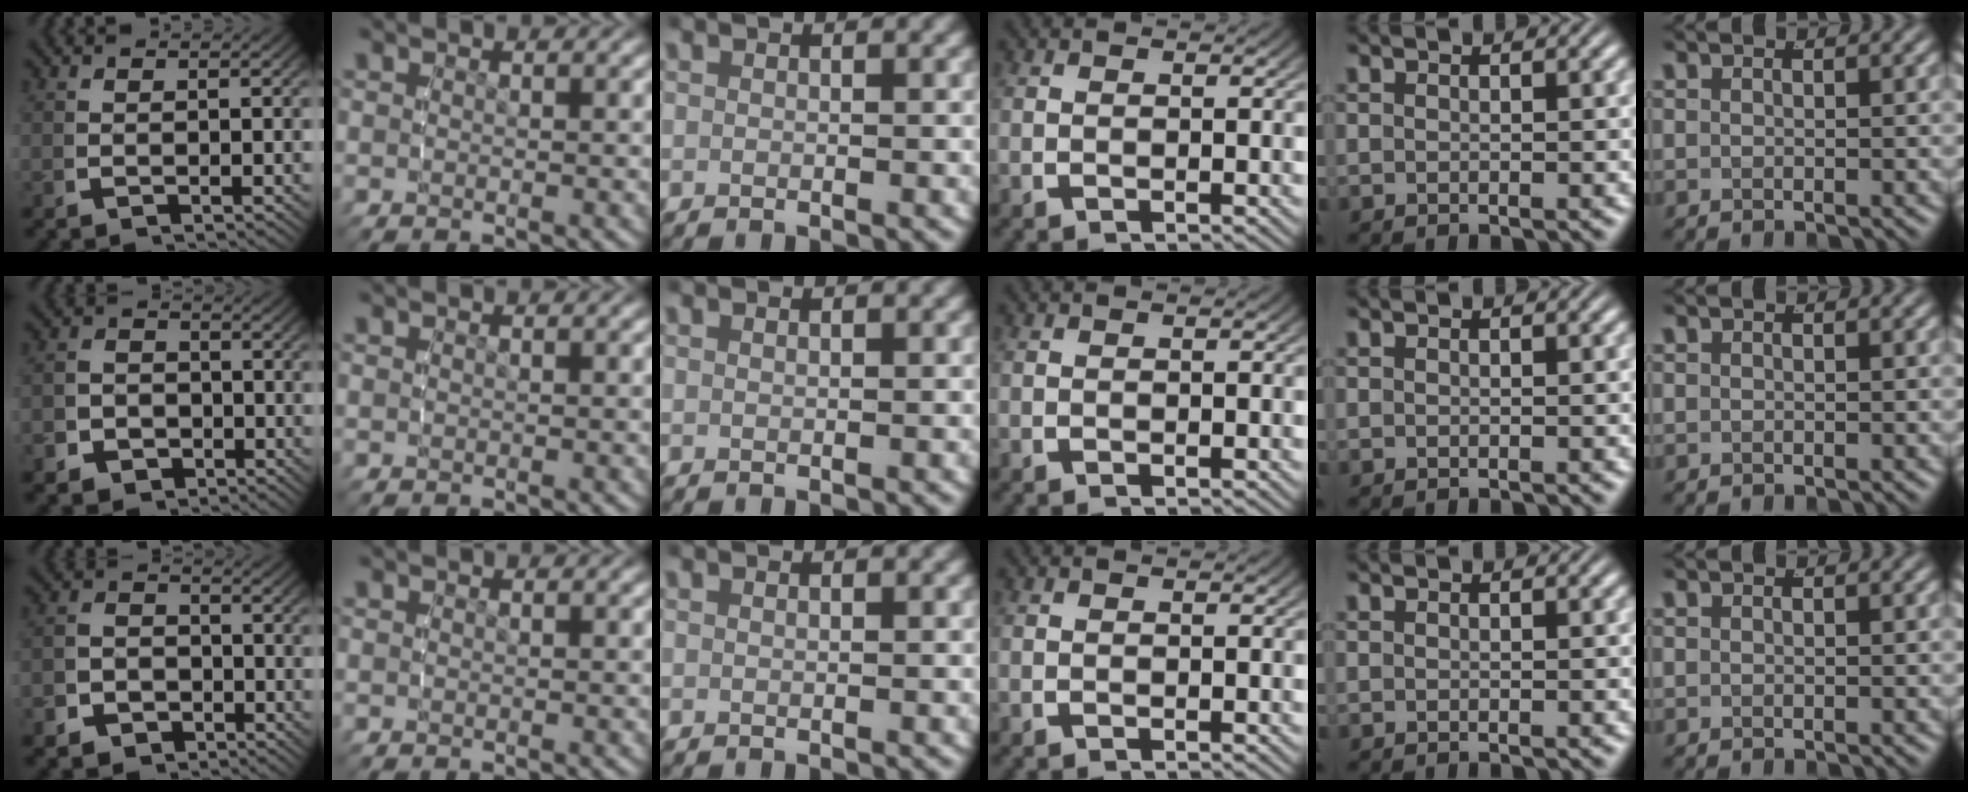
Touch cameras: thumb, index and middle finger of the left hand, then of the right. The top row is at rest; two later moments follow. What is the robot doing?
{"motion": "lift_and_place", "object": "sponge"}